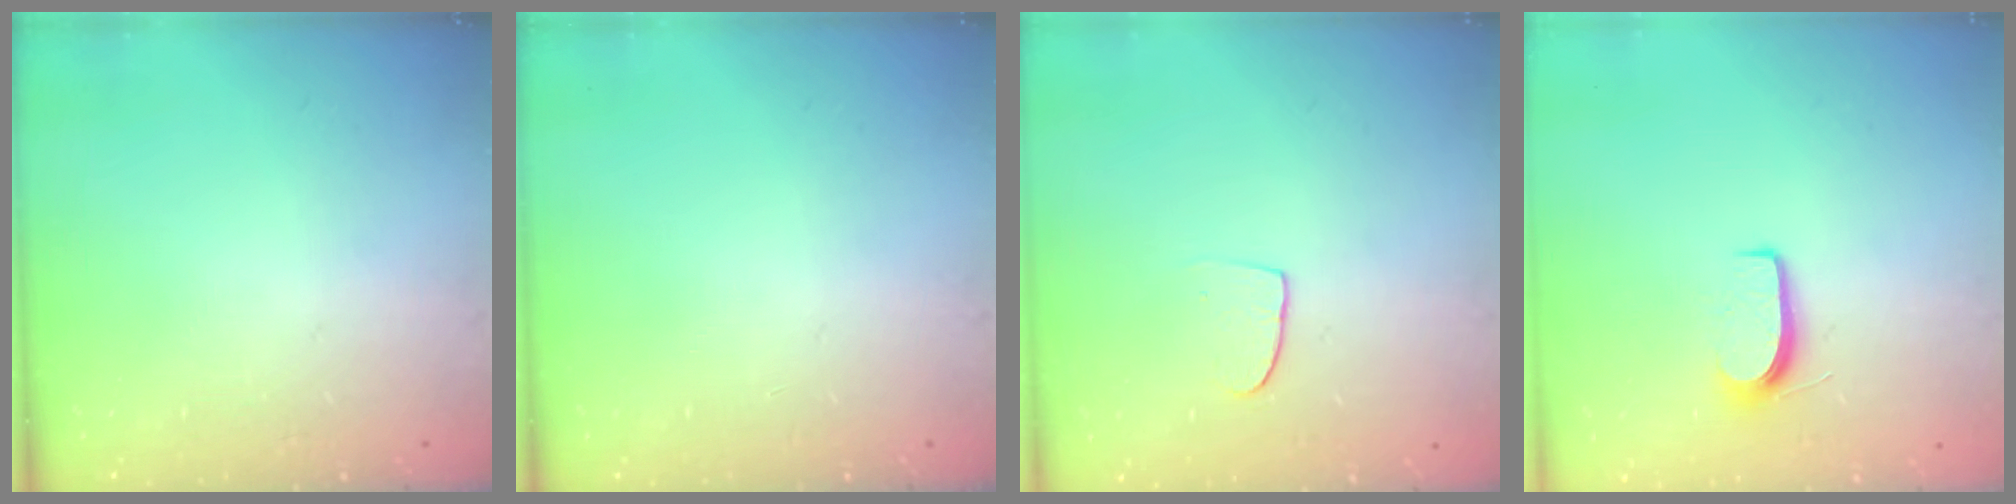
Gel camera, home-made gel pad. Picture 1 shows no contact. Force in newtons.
{"total": 0.0}
{"total": 6.3, "press": 6.2, "slide": 0.6}
{"total": 6.1, "press": 6.1, "slide": 0.6}